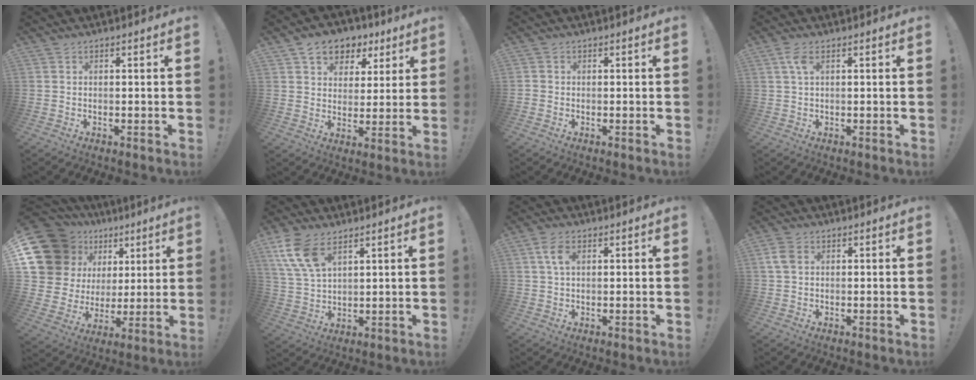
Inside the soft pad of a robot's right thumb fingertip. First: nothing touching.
{"total": 9.3, "force": [5.2, 7.0, 3.2], "torque": [-0.048, -0.026, 0.101]}
{"total": 0.9, "force": [-0.4, 0.8, 0.1], "torque": [-0.007, 0.005, -0.005]}
{"total": 3.5, "force": [1.3, 1.3, 3.0], "torque": [-0.060, 0.002, 0.021]}
{"total": 18.5, "force": [8.9, 14.0, 8.1], "torque": [-0.135, -0.048, 0.199]}
{"total": 10.8, "force": [6.4, 5.5, 6.8], "torque": [-0.136, -0.019, 0.125]}
{"total": 5.0, "force": [1.8, 2.8, 3.7], "torque": [-0.072, 0.001, 0.029]}
{"total": 4.3, "force": [1.2, 2.8, 3.1], "torque": [-0.060, 0.004, 0.022]}